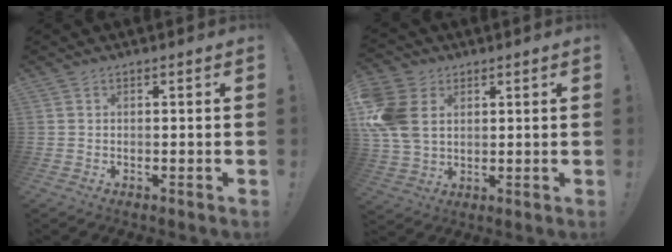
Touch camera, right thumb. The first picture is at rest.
{"total": 14.5, "force": [3.2, 11.1, 8.8], "torque": [-0.184, -0.005, 0.065]}